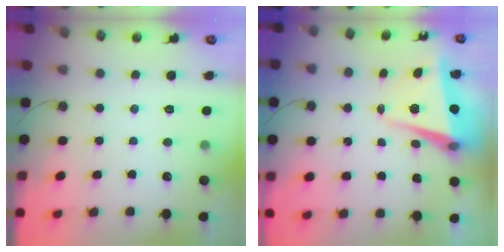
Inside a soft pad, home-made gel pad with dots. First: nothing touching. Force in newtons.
{"total": 5.8, "press": 5.7, "slide": 1.5}